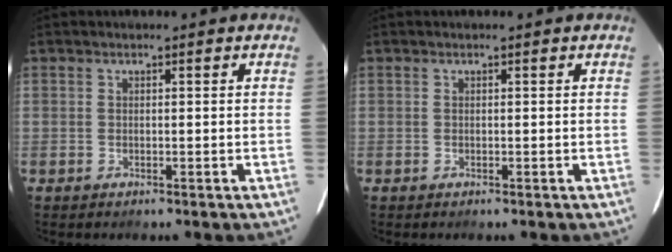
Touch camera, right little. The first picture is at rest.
{"total": 0.0}